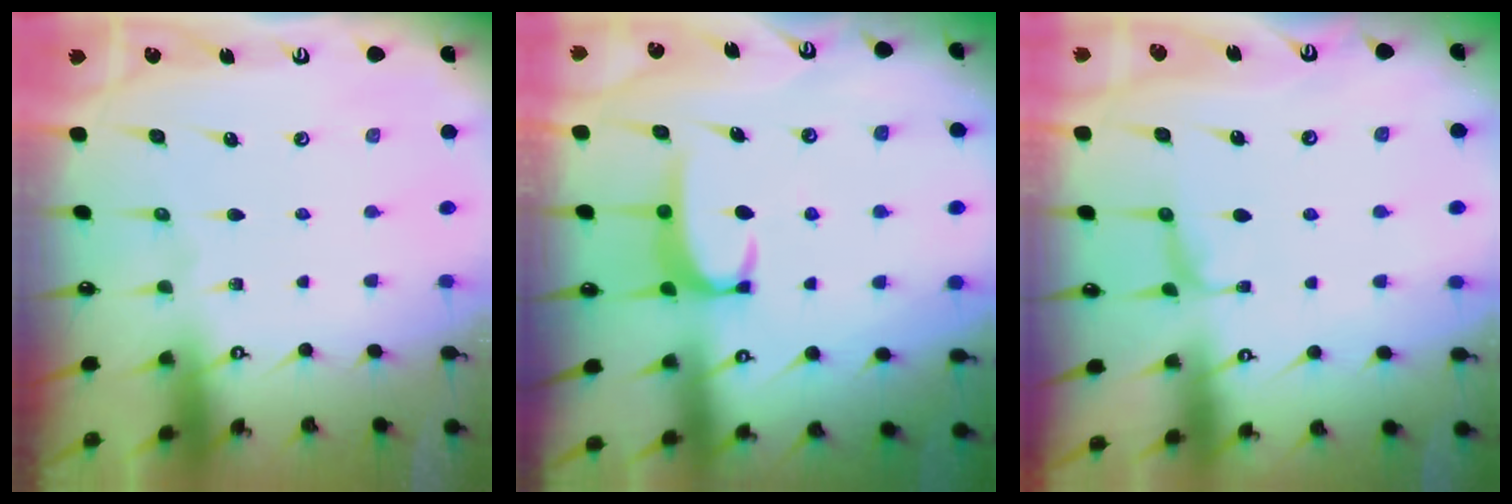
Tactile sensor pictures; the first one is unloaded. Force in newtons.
{"total": 2.7, "press": 2.6, "slide": 0.5}
{"total": 1.8, "press": 1.5, "slide": 1.0}